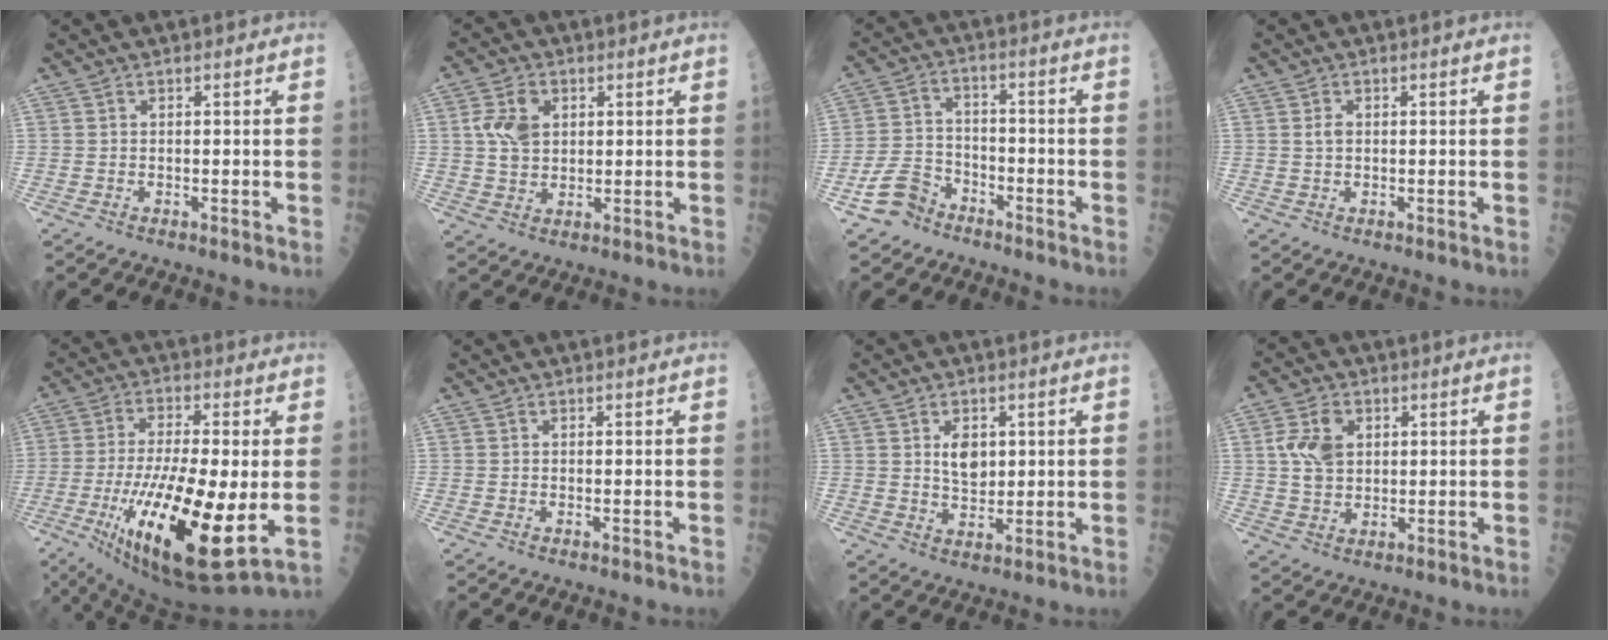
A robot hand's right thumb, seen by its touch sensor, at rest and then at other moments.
{"total": 6.7, "force": [1.7, 4.7, 4.4], "torque": [-0.072, -0.003, 0.034]}
{"total": 7.1, "force": [-4.7, 4.7, 2.5], "torque": [-0.035, 0.034, -0.091]}
{"total": 1.5, "force": [0.3, 1.0, 1.1], "torque": [-0.019, -0.001, 0.007]}
{"total": 23.0, "force": [-4.7, 6.0, 21.7], "torque": [-0.432, -0.035, -0.066]}
{"total": 0.0}
{"total": 5.2, "force": [1.4, 3.3, 3.7], "torque": [-0.042, -0.011, 0.027]}
{"total": 7.3, "force": [1.8, 5.1, 4.9], "torque": [-0.081, -0.001, 0.036]}